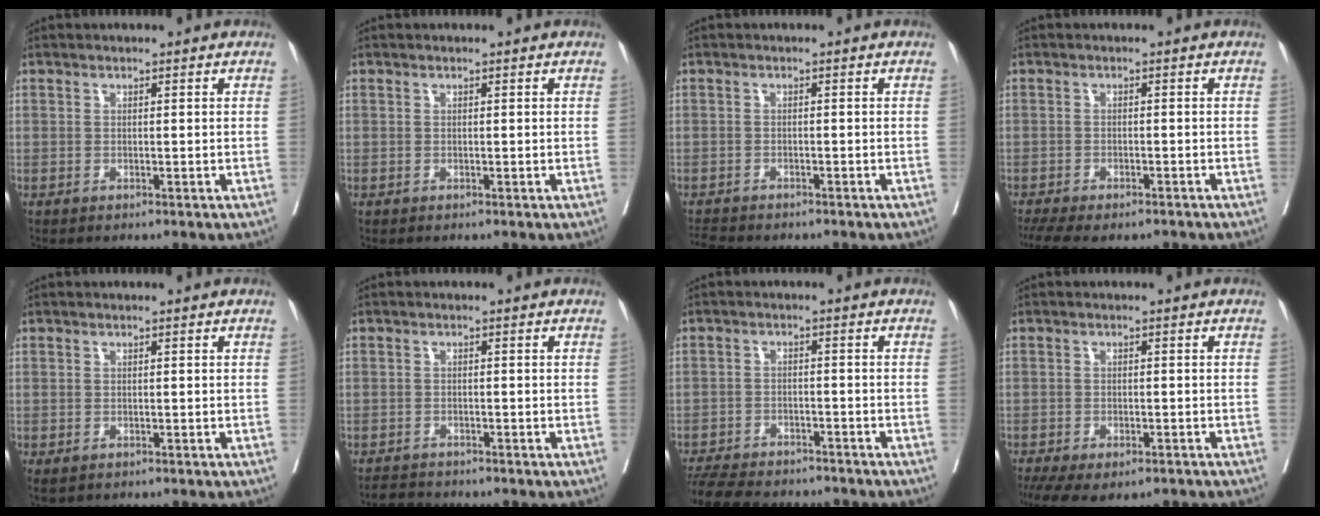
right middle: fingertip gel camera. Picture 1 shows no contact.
{"total": 0.0}
{"total": 4.1, "force": [-3.8, 1.1, 1.2], "torque": [-0.018, -0.009, -0.059]}
{"total": 10.1, "force": [-8.1, 3.6, 4.8], "torque": [-0.091, -0.004, -0.115]}
{"total": 1.2, "force": [-0.5, 0.8, 0.7], "torque": [-0.013, -0.002, 0.000]}
{"total": 2.3, "force": [-2.2, 0.6, -0.2], "torque": [0.001, -0.009, -0.040]}
{"total": 12.3, "force": [-11.0, 3.6, 4.3], "torque": [-0.085, -0.004, -0.158]}
{"total": 10.8, "force": [-7.5, 5.0, 5.9], "torque": [-0.117, -0.012, -0.104]}